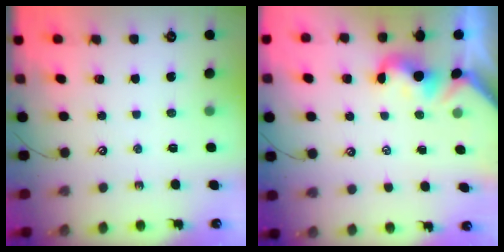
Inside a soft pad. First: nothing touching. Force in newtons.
{"total": 1.5, "press": 1.4, "slide": 0.5}